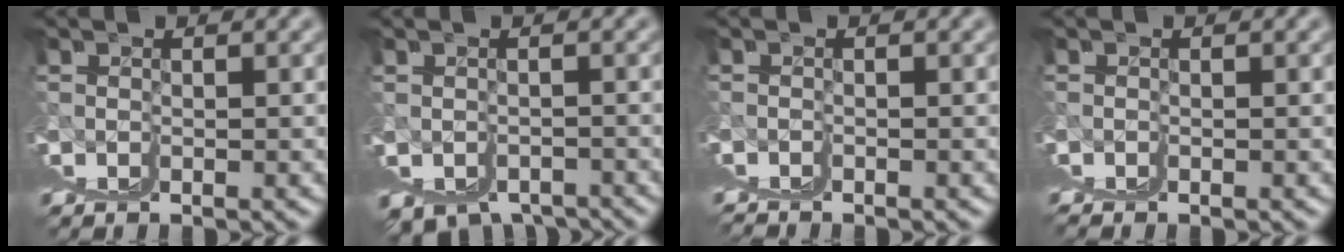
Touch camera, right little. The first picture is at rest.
{"total": 3.5, "force": [-0.8, 1.8, 2.9], "torque": [-0.048, -0.016, -0.003]}
{"total": 1.8, "force": [0.9, -0.2, 1.6], "torque": [-0.018, 0.008, 0.016]}
{"total": 0.7, "force": [0.4, -0.2, 0.5], "torque": [-0.005, 0.005, 0.007]}